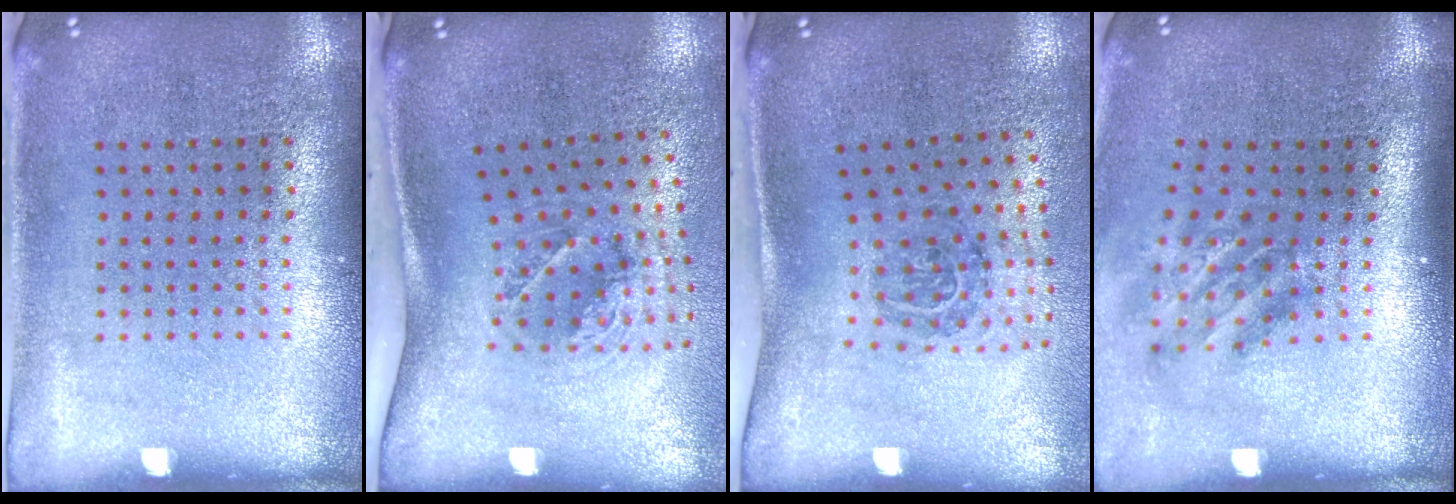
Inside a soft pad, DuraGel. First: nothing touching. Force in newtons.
{"total": 1.8, "press": 1.2, "slide": 1.3}
{"total": 1.9, "press": 1.2, "slide": 1.4}
{"total": 1.9, "press": 1.2, "slide": 1.4}